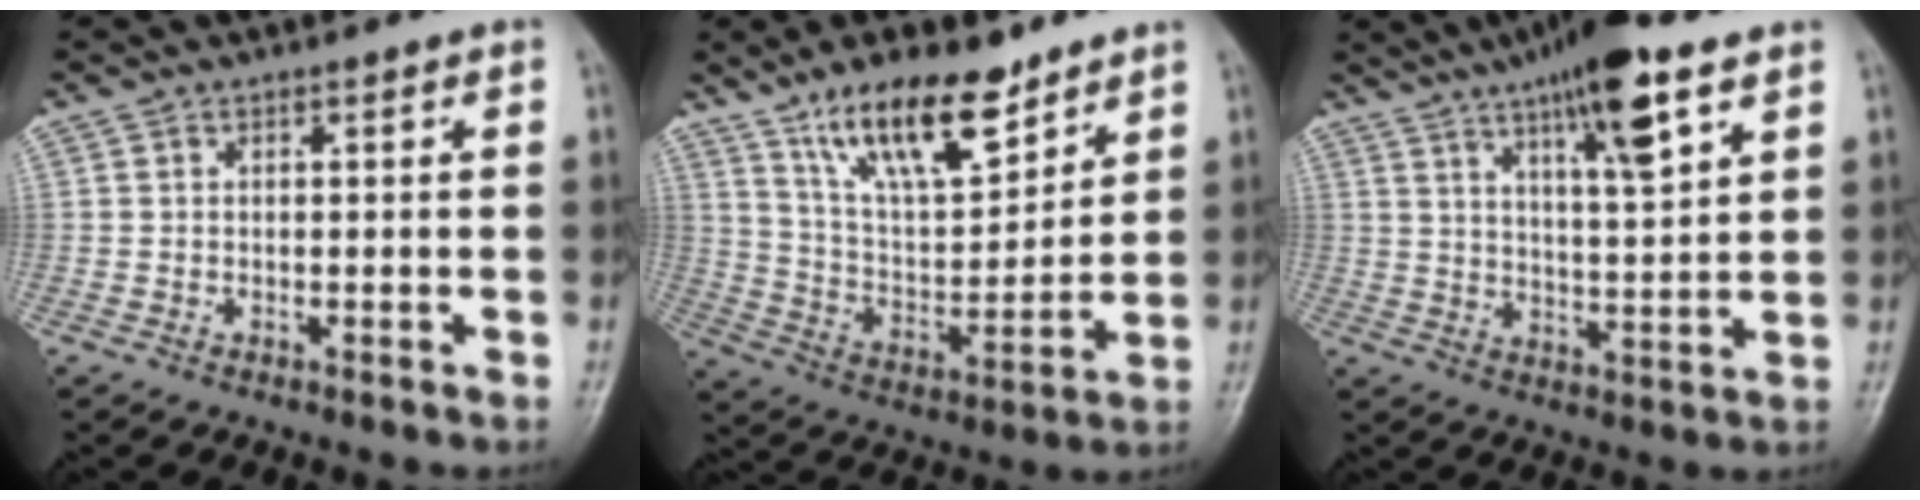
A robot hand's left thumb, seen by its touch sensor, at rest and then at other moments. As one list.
[{"total": 16.2, "force": [11.0, 6.0, 10.2], "torque": [-0.142, -0.061, 0.206]}, {"total": 14.4, "force": [8.3, 3.1, 11.4], "torque": [-0.172, -0.028, 0.135]}]